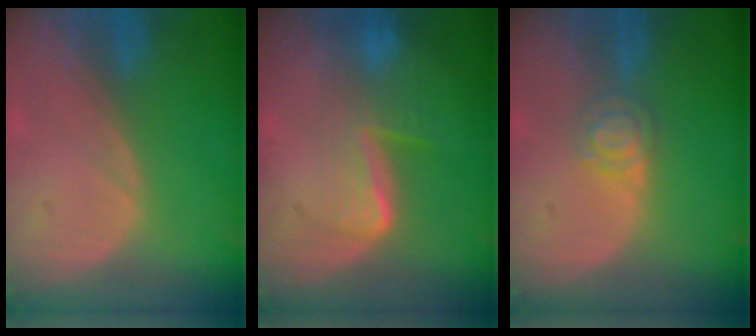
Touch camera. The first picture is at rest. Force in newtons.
{"total": 6.6, "press": 5.9, "slide": 3.0}
{"total": 3.8, "press": 3.7, "slide": 0.9}